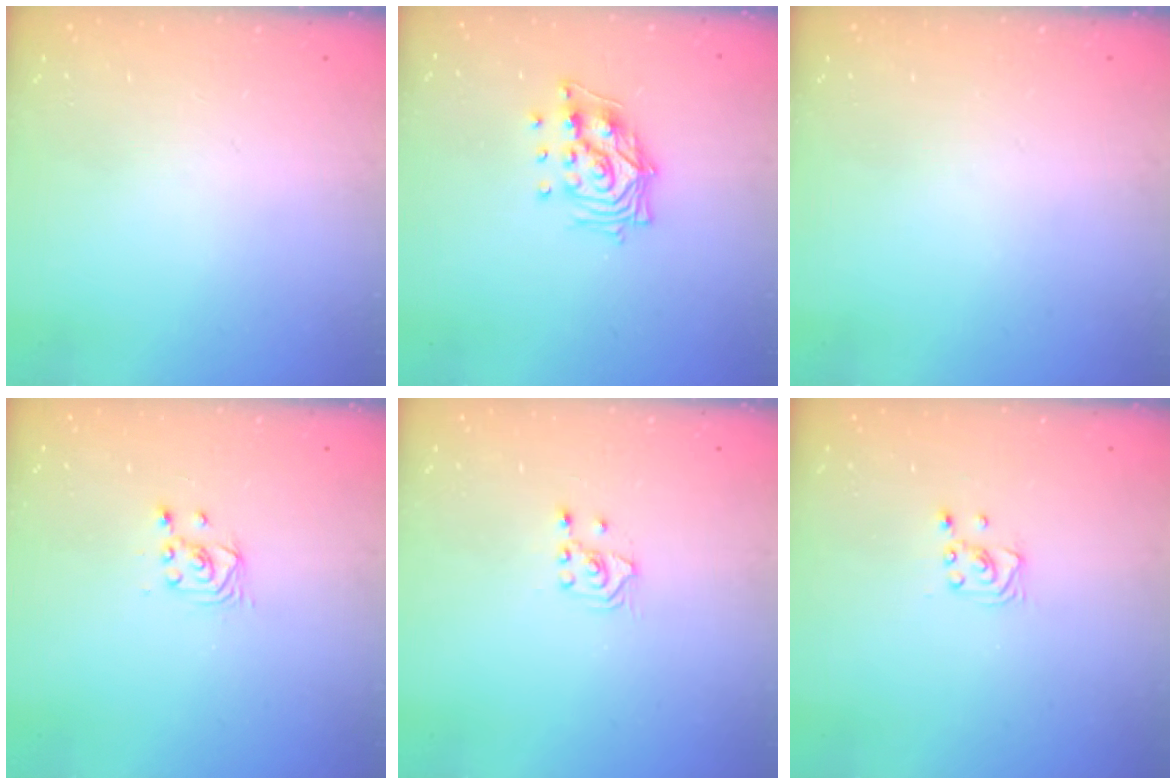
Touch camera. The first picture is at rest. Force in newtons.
{"total": 13.1, "press": 13.0, "slide": 1.2}
{"total": 0.0}
{"total": 2.2, "press": 2.2, "slide": 0.3}
{"total": 2.5, "press": 2.4, "slide": 0.9}
{"total": 2.2, "press": 2.2, "slide": 0.2}